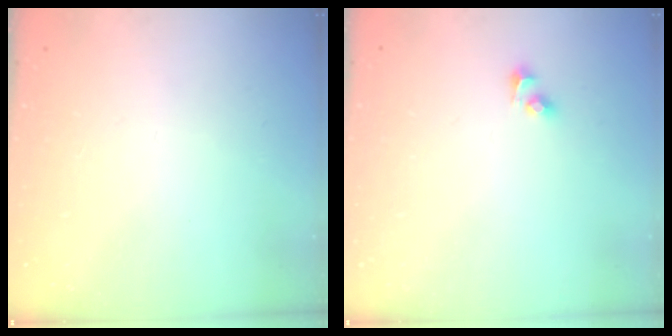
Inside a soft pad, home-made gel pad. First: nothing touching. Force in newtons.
{"total": 2.7, "press": 2.4, "slide": 1.1}